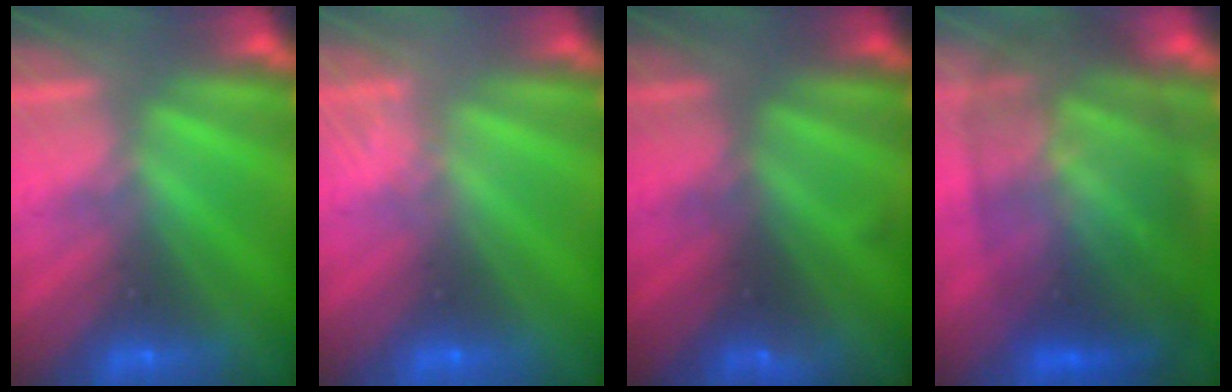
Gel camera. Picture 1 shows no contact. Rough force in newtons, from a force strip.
{"total": 1.6}
{"total": 1.2}
{"total": 8.9}